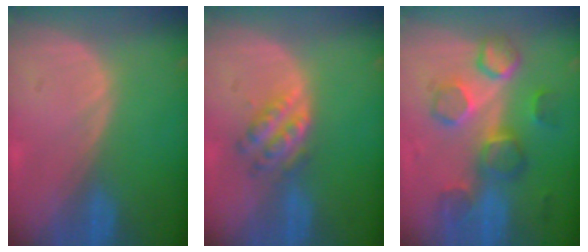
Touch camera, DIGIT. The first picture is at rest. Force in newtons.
{"total": 4.9, "press": 4.7, "slide": 1.6}
{"total": 8.7, "press": 8.4, "slide": 2.0}